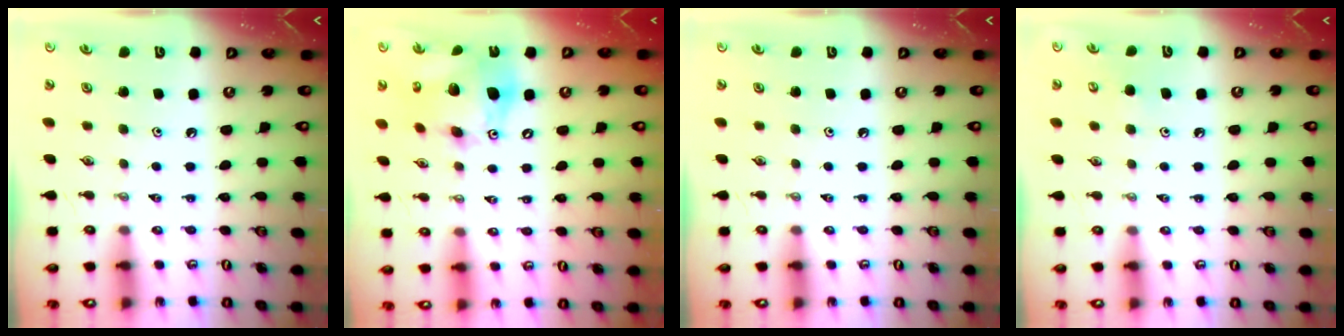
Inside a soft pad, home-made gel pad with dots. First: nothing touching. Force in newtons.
{"total": 16.8, "press": 16.5, "slide": 3.0}
{"total": 0.0}
{"total": 4.3, "press": 4.3, "slide": 0.3}